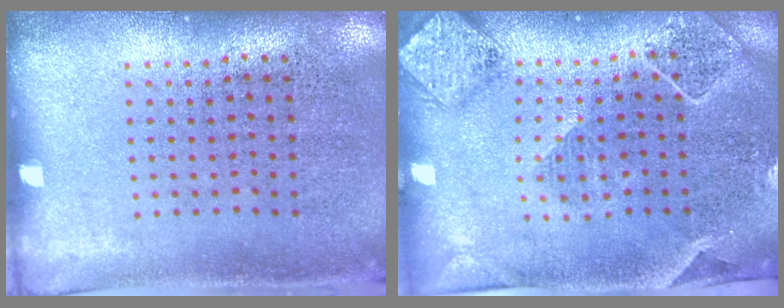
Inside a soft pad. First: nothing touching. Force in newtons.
{"total": 2.1, "press": 1.9, "slide": 0.7}